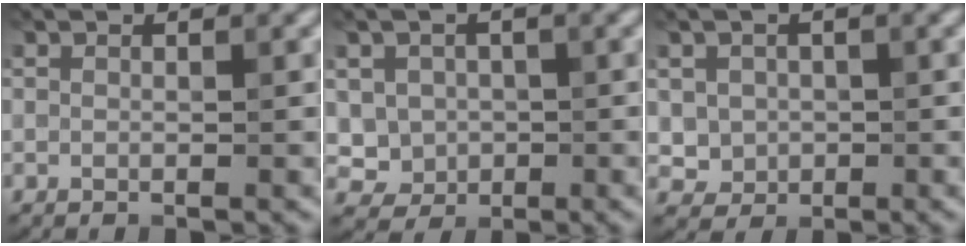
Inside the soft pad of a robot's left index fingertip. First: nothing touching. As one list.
[{"total": 2.8, "force": [0.1, 2.7, 0.9], "torque": [-0.014, -0.007, 0.002]}, {"total": 2.2, "force": [0.1, 2.1, 0.6], "torque": [-0.008, -0.006, 0.005]}]